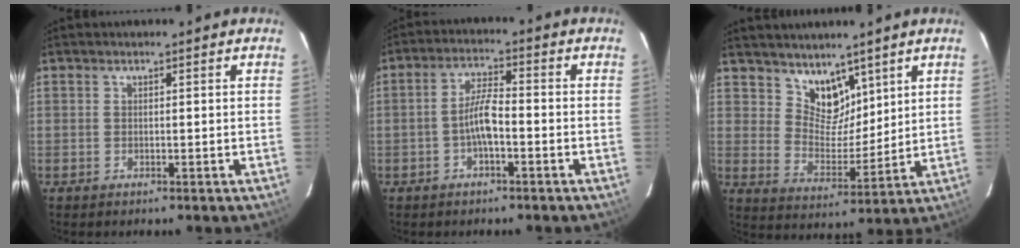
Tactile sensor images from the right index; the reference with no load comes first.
{"total": 5.1, "force": [-1.9, 1.1, 4.6], "torque": [-0.094, 0.012, -0.037]}
{"total": 8.0, "force": [5.9, 4.7, 2.7], "torque": [-0.036, -0.003, 0.114]}